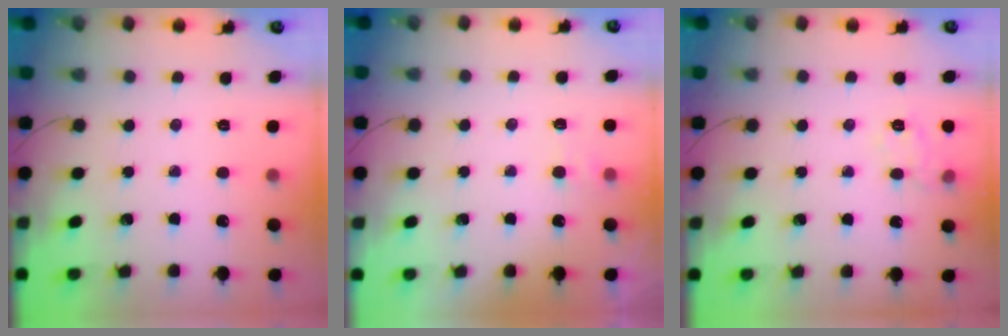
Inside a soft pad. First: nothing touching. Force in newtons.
{"total": 4.9, "press": 4.7, "slide": 1.4}
{"total": 7.9, "press": 7.8, "slide": 1.0}